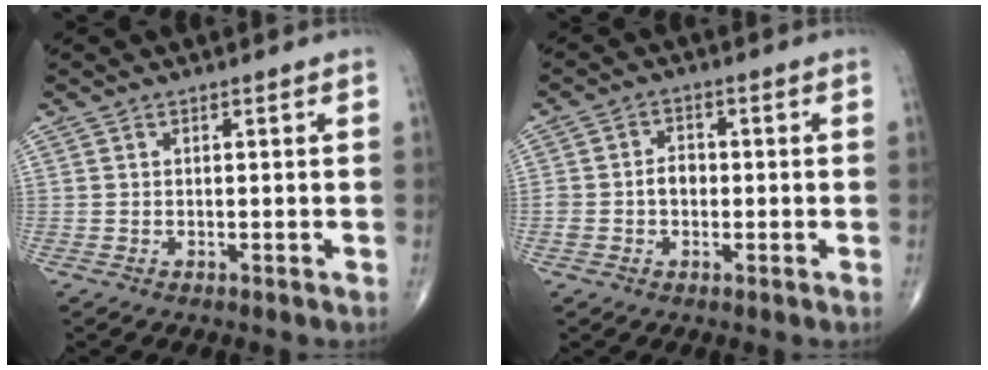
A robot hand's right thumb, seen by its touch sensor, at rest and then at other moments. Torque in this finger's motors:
{"motor_torque": [0.39, 0.08, 0.64, 0.10, 0.01]}